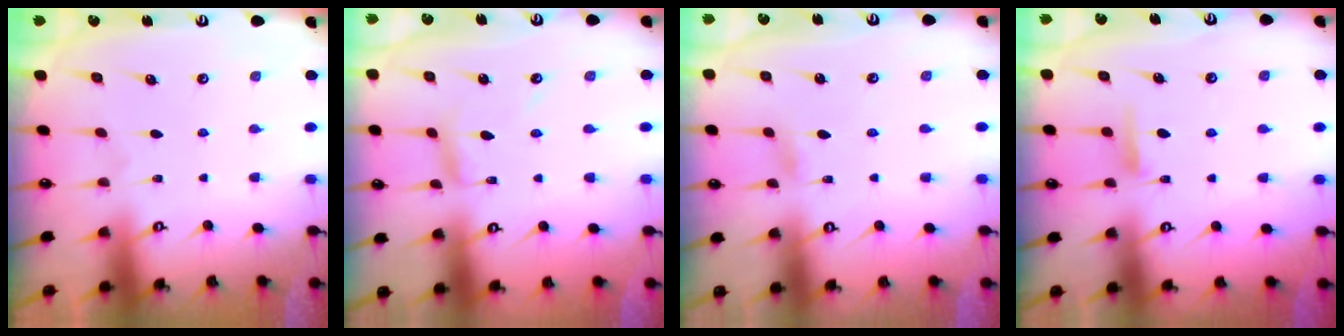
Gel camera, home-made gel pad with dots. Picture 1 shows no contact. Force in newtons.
{"total": 3.3, "press": 3.2, "slide": 0.3}
{"total": 1.7, "press": 1.7, "slide": 0.1}
{"total": 6.0, "press": 5.9, "slide": 0.8}